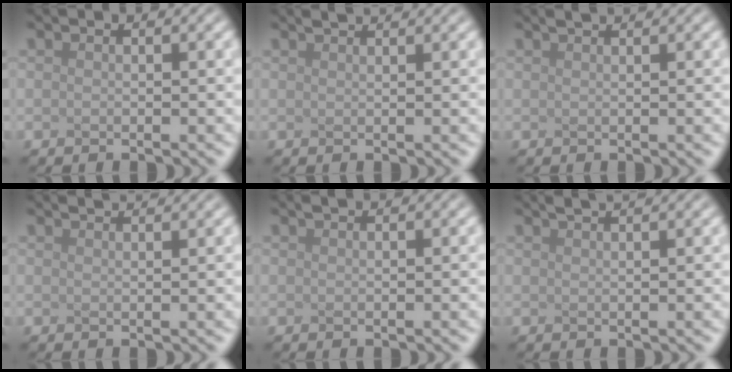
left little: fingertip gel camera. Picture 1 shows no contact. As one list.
[{"total": 1.8, "force": [1.6, 0.4, 0.8], "torque": [0.001, 0.010, 0.002]}, {"total": 1.5, "force": [1.3, 0.4, 0.7], "torque": [-0.002, 0.007, 0.000]}, {"total": 2.3, "force": [2.1, 0.6, 0.9], "torque": [0.005, 0.012, 0.004]}, {"total": 0.9, "force": [0.8, 0.2, 0.4], "torque": [-0.004, 0.002, 0.002]}, {"total": 3.3, "force": [2.5, 0.9, 1.9], "torque": [-0.006, 0.024, 0.005]}]